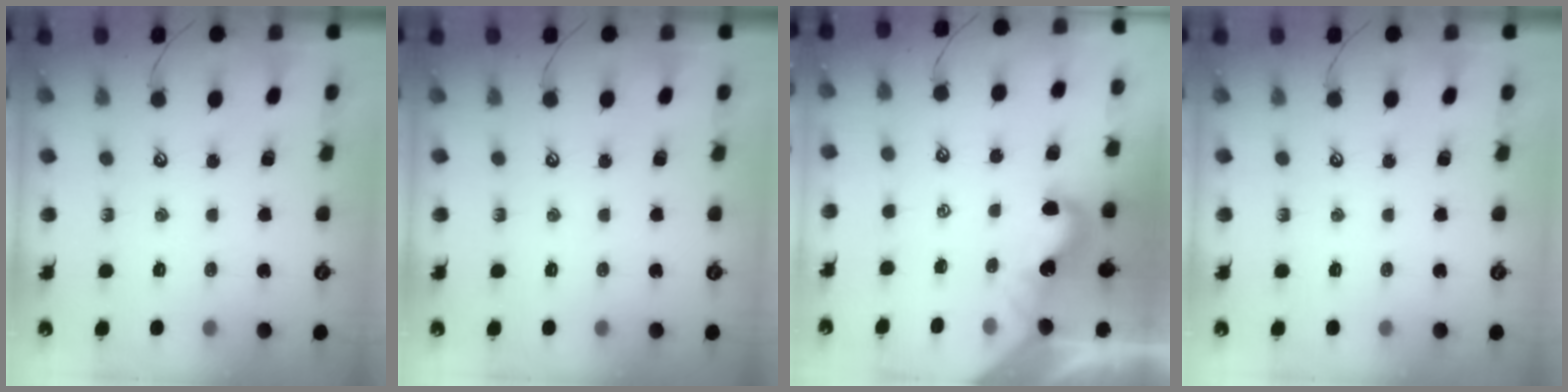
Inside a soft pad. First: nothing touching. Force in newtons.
{"total": 0.0}
{"total": 0.7, "press": 0.6, "slide": 0.4}
{"total": 0.0}